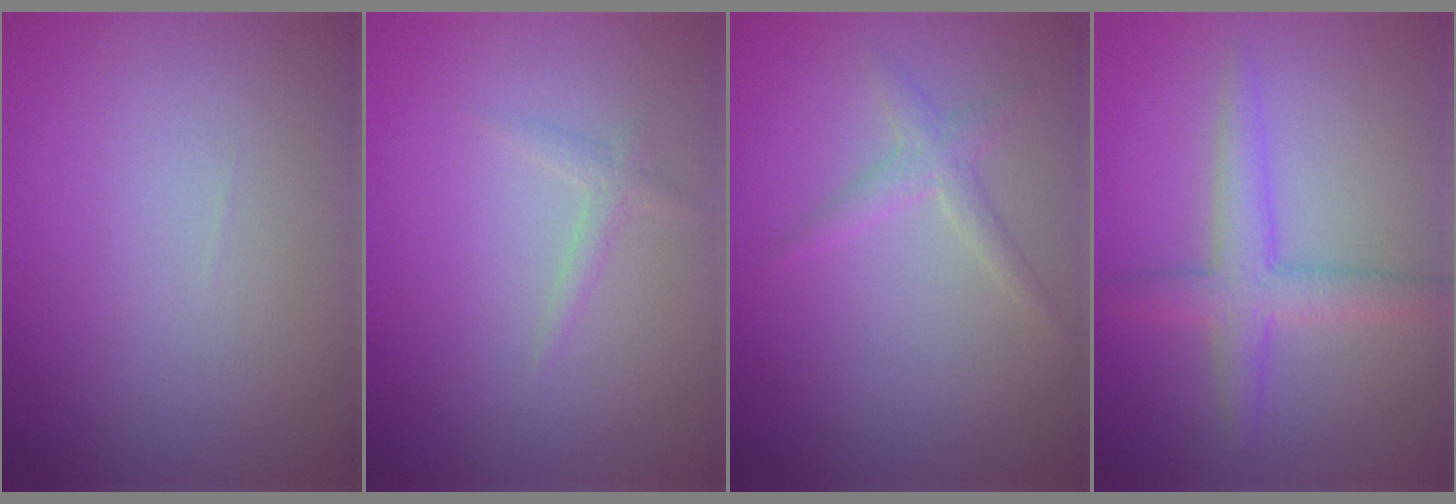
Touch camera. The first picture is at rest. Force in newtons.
{"total": 1.1, "press": 1.1, "slide": 0.0}
{"total": 1.7, "press": 1.7, "slide": 0.1}
{"total": 3.5, "press": 3.5, "slide": 0.2}